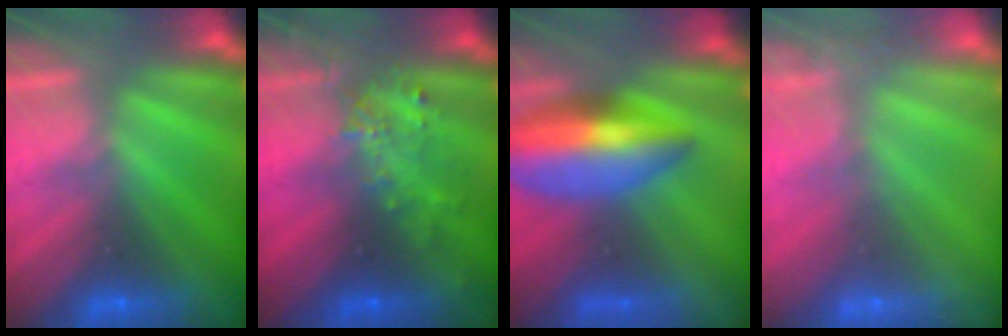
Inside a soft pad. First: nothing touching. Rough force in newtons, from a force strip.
{"total": 3.2}
{"total": 6.0}
{"total": 2.4}